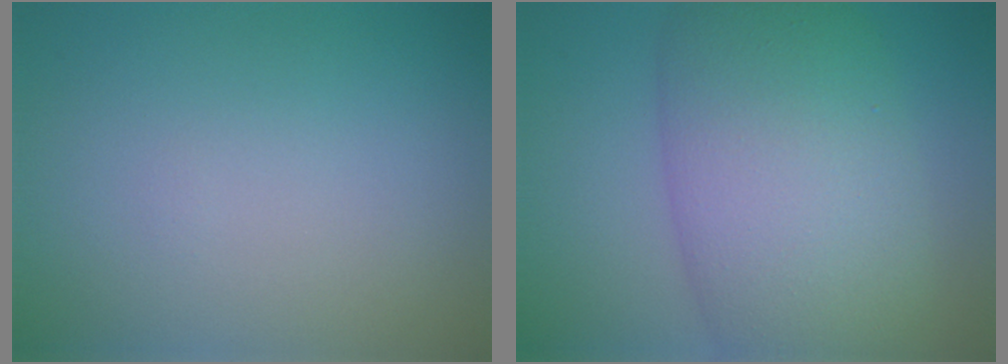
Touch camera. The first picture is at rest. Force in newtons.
{"total": 11.1, "press": 11.0, "slide": 0.6}